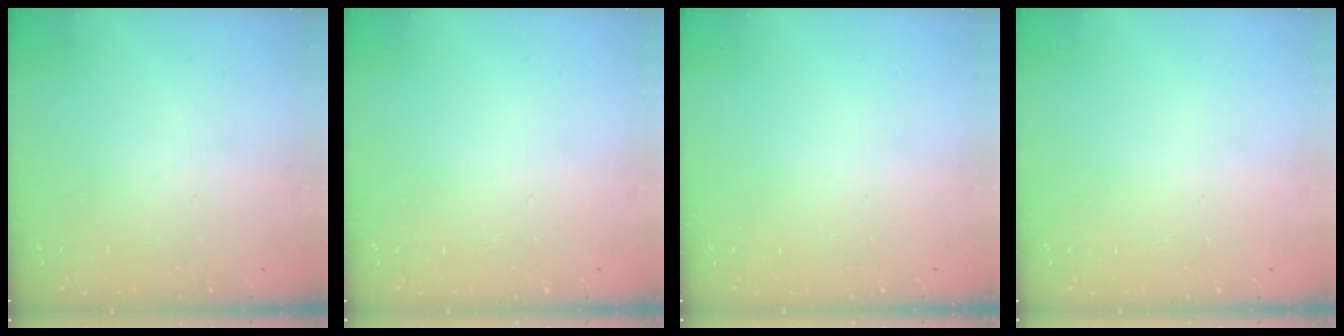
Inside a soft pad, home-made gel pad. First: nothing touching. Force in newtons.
{"total": 0.0}
{"total": 0.0}
{"total": 0.0}